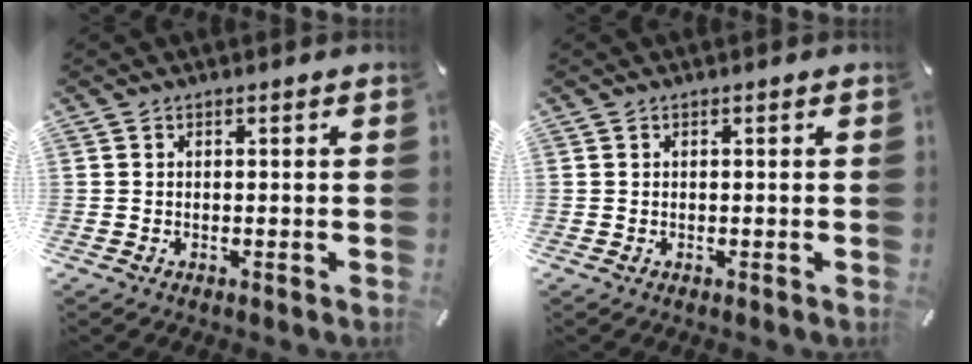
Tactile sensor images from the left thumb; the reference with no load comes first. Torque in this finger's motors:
{"motor_torque": [0.00, 0.00, -0.06, 0.00, 0.00]}